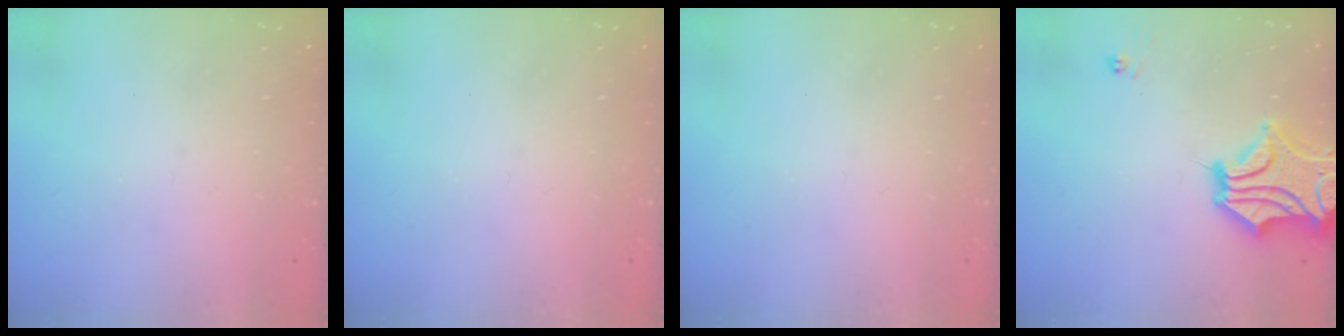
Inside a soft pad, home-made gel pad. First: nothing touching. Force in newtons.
{"total": 0.0}
{"total": 0.0}
{"total": 7.0, "press": 6.7, "slide": 2.1}